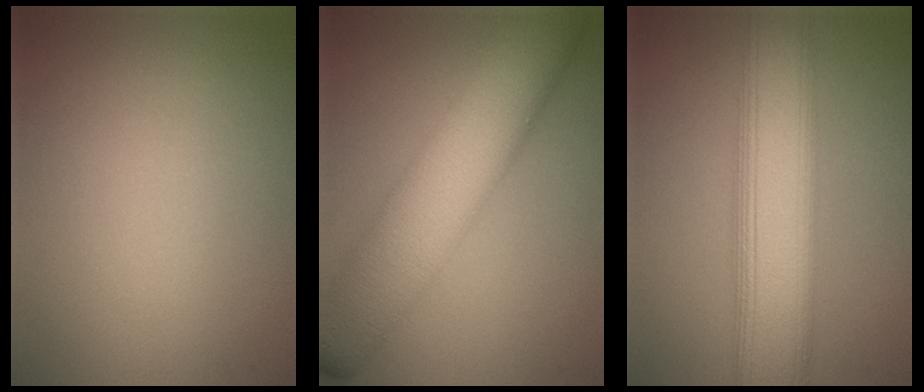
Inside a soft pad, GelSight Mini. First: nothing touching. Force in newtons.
{"total": 9.9, "press": 9.9, "slide": 0.2}
{"total": 9.9, "press": 9.9, "slide": 0.4}